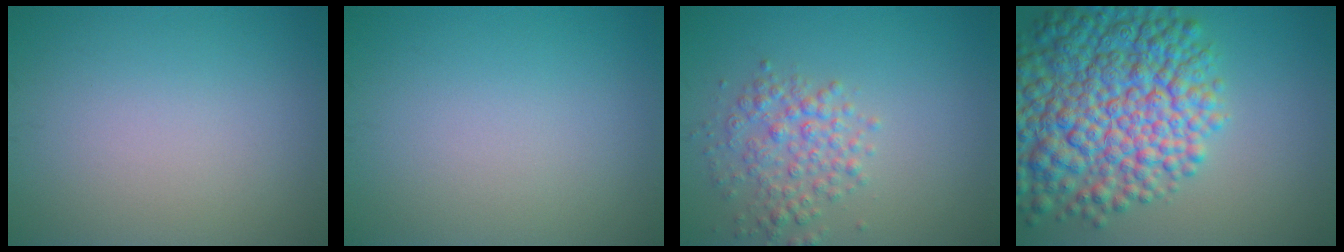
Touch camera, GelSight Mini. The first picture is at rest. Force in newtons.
{"total": 0.0}
{"total": 3.3, "press": 3.3, "slide": 0.1}
{"total": 12.4, "press": 12.4, "slide": 0.5}